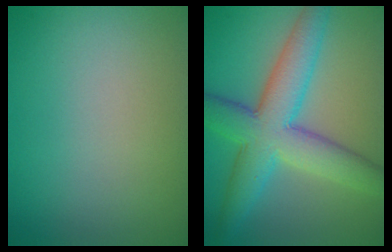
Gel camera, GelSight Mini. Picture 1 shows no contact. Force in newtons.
{"total": 7.8, "press": 7.8, "slide": 0.2}